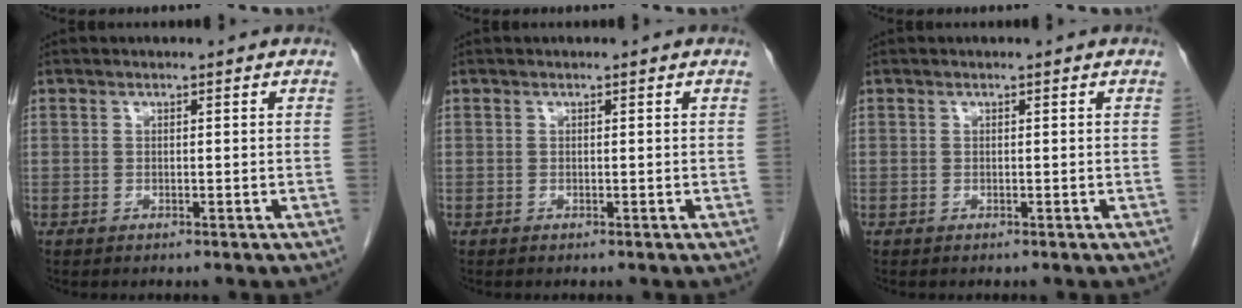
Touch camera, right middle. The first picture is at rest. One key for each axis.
{"total": 0.0}
{"total": 0.0}